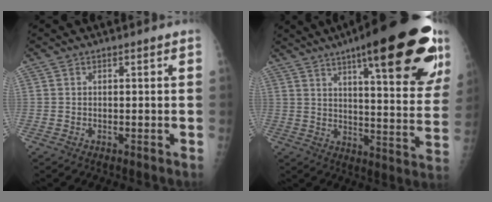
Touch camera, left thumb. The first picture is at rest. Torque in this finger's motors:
{"motor_torque": [2.65, 2.36, 1.86, -0.91, 0.58]}